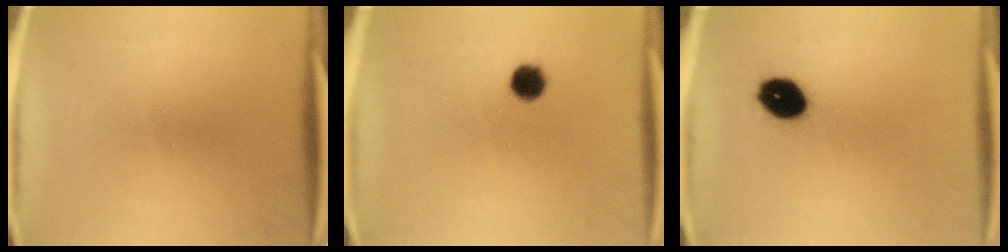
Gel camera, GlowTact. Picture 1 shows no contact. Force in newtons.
{"total": 4.3}
{"total": 8.2}